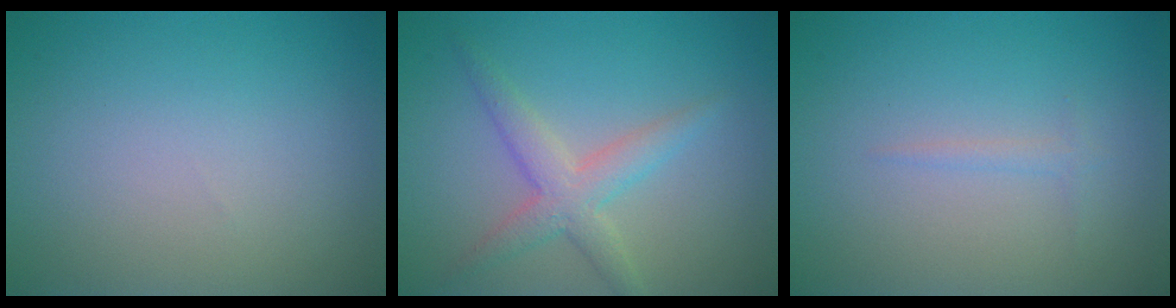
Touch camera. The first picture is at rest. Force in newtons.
{"total": 3.3, "press": 3.3, "slide": 0.1}
{"total": 0.7, "press": 0.7, "slide": 0.0}